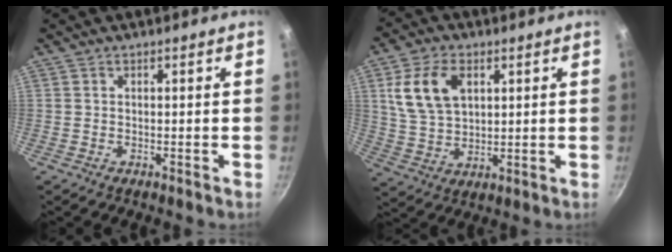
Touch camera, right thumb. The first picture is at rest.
{"total": 11.4, "force": [3.9, 7.3, 7.9], "torque": [-0.139, -0.005, 0.081]}